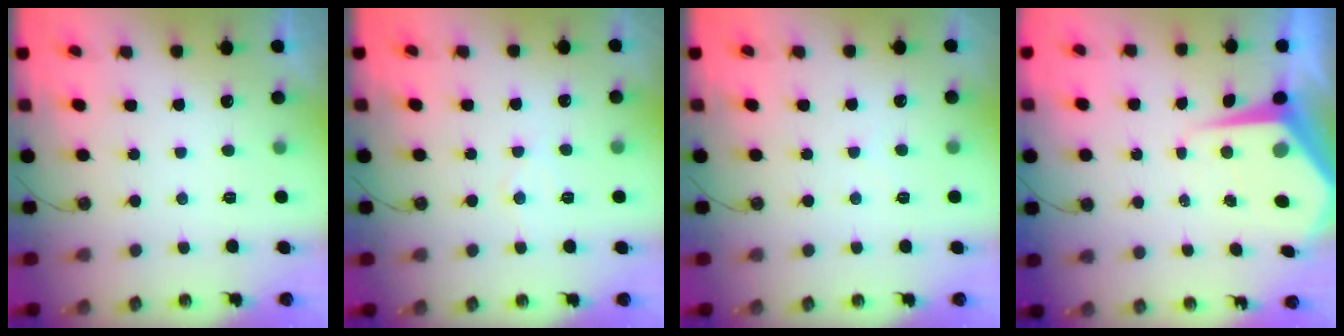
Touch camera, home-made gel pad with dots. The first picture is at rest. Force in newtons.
{"total": 5.9, "press": 5.8, "slide": 0.7}
{"total": 2.1, "press": 2.0, "slide": 0.4}
{"total": 8.4, "press": 8.4, "slide": 0.8}